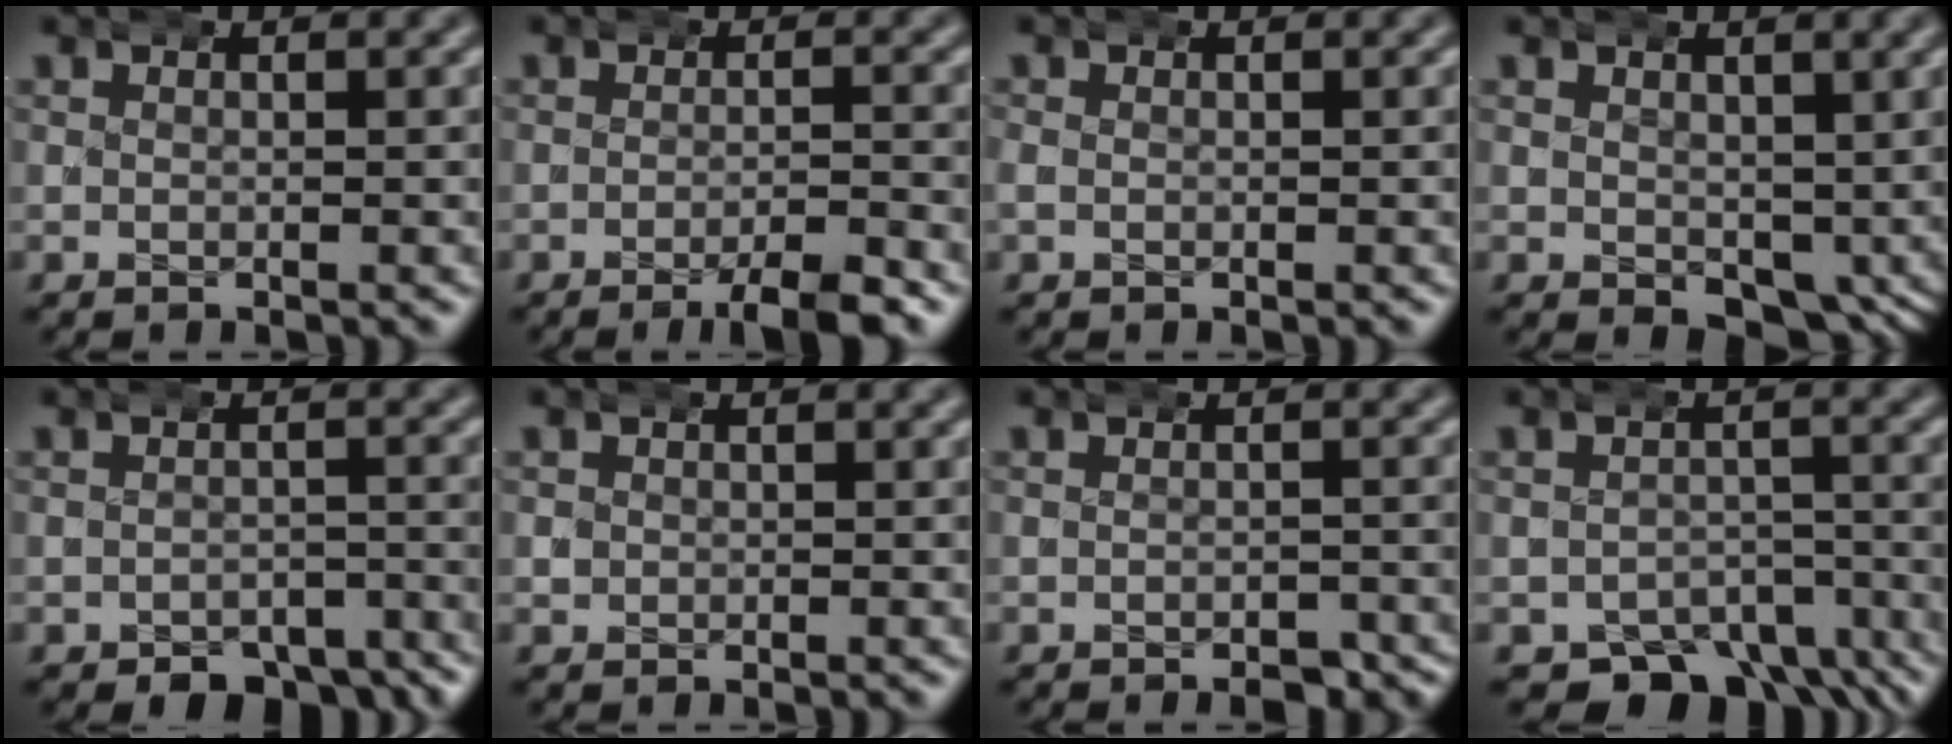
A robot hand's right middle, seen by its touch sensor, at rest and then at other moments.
{"total": 3.5, "force": [-2.3, 0.4, 2.6], "torque": [-0.031, 0.005, -0.044]}
{"total": 1.1, "force": [-0.2, 1.0, 0.4], "torque": [-0.014, 0.001, -0.004]}
{"total": 3.7, "force": [-1.8, 2.3, 2.3], "torque": [-0.030, -0.025, -0.019]}
{"total": 6.5, "force": [-5.2, 3.0, 2.5], "torque": [-0.025, -0.013, -0.077]}
{"total": 1.0, "force": [-0.2, 1.0, 0.2], "torque": [-0.010, 0.002, -0.001]}
{"total": 3.0, "force": [-2.3, 1.2, 1.5], "torque": [-0.016, -0.004, -0.037]}
{"total": 7.5, "force": [-5.5, 4.1, 2.9], "torque": [-0.033, -0.025, -0.083]}